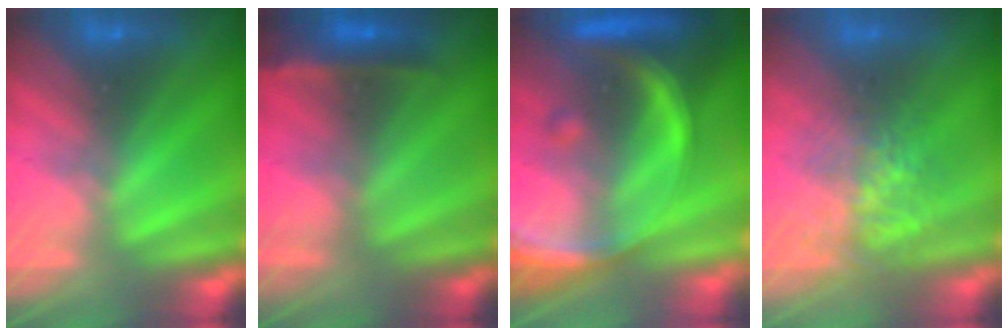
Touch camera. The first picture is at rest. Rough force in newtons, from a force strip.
{"total": 2.4}
{"total": 9.2}
{"total": 3.6}